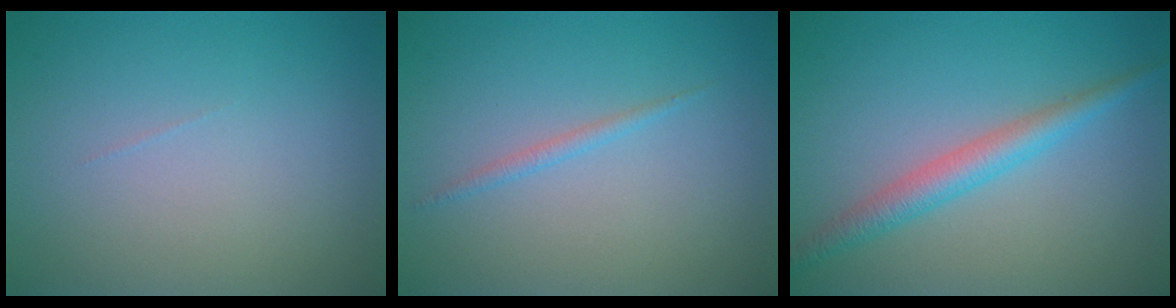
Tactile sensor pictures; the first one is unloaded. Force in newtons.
{"total": 0.9, "press": 0.9, "slide": 0.1}
{"total": 3.0, "press": 3.0, "slide": 0.0}